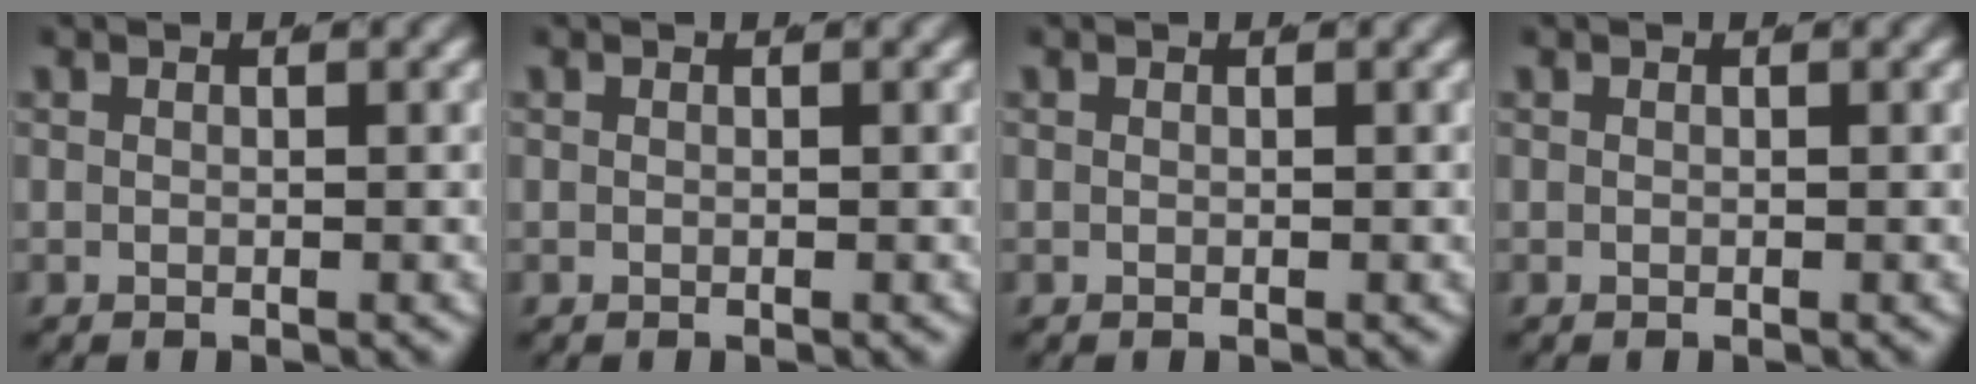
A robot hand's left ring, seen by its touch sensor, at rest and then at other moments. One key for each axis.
{"total": 0.0}
{"total": 0.0}
{"total": 0.0}